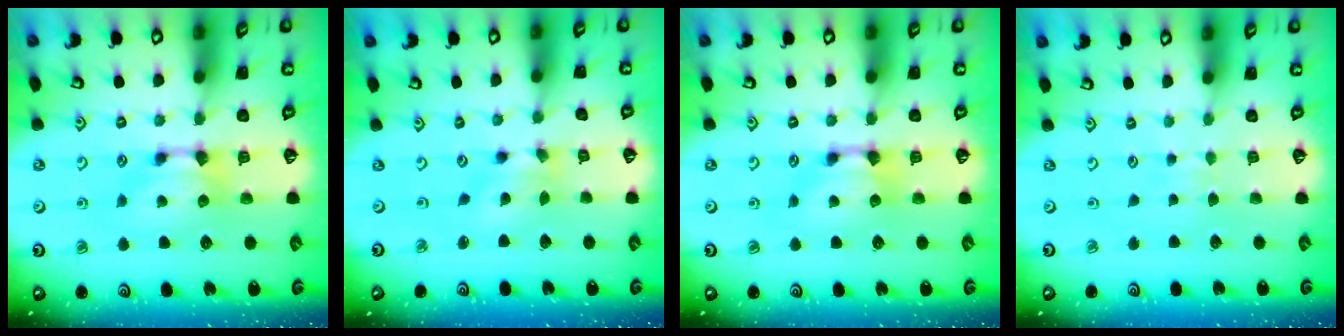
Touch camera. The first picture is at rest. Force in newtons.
{"total": 1.7, "press": 1.0, "slide": 1.4}
{"total": 0.6, "press": 0.1, "slide": 0.6}
{"total": 3.6, "press": 3.6, "slide": 0.3}